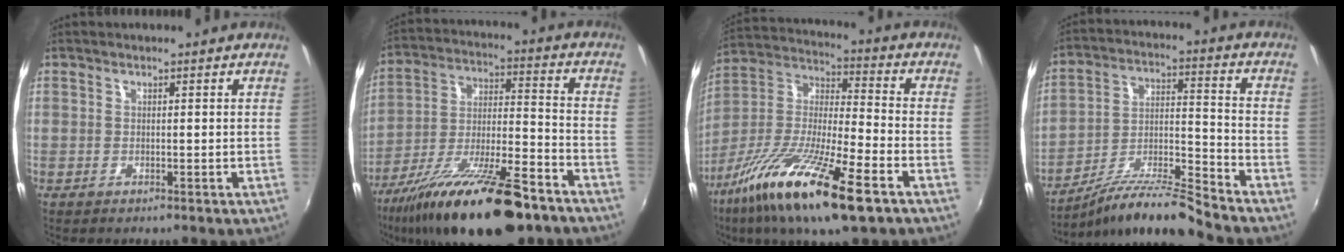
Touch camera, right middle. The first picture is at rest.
{"total": 23.4, "force": [-16.1, 5.9, 15.9], "torque": [-0.286, -0.038, -0.264]}
{"total": 21.5, "force": [-12.1, 4.1, 17.2], "torque": [-0.335, -0.040, -0.231]}
{"total": 12.0, "force": [-10.9, -1.3, 4.9], "torque": [-0.102, 0.007, -0.207]}